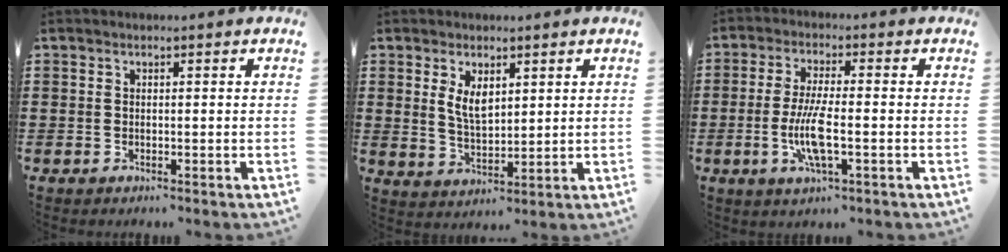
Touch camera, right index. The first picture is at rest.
{"total": 4.4, "force": [1.9, 2.2, 3.3], "torque": [-0.063, 0.001, 0.032]}
{"total": 7.2, "force": [-1.8, 1.5, 6.8], "torque": [-0.148, -0.013, -0.040]}